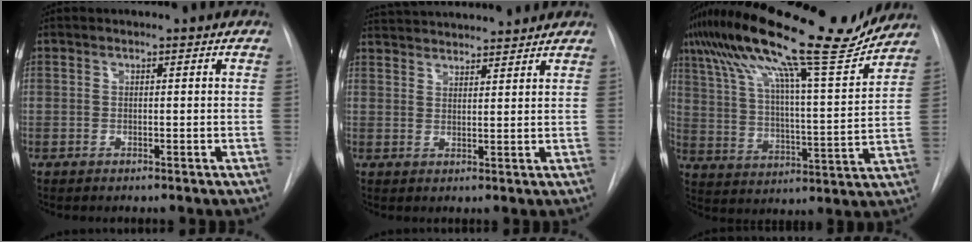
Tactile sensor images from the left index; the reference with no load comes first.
{"total": 13.1, "force": [12.3, 1.5, 4.0], "torque": [-0.075, 0.036, 0.188]}
{"total": 21.7, "force": [17.8, 1.6, 12.4], "torque": [-0.224, 0.016, 0.276]}